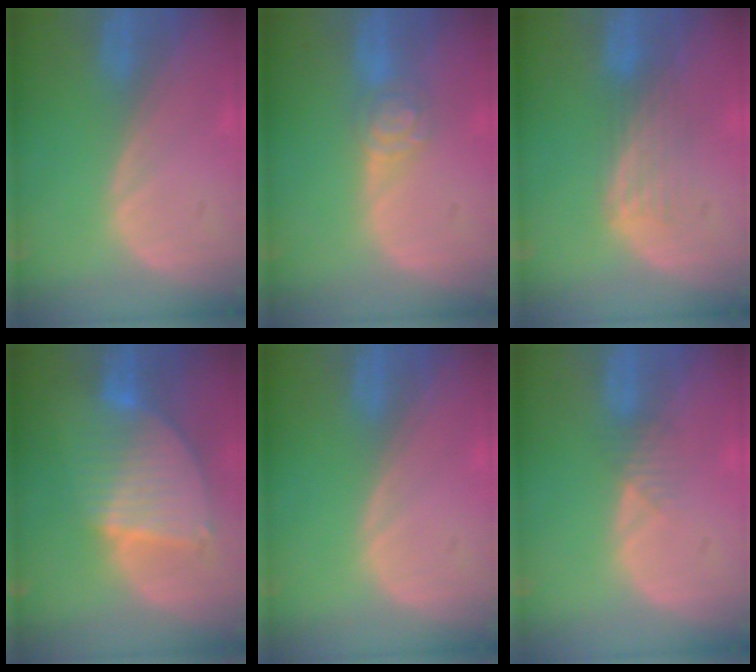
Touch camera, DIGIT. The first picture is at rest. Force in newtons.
{"total": 4.2, "press": 4.1, "slide": 0.6}
{"total": 4.4, "press": 3.7, "slide": 2.3}
{"total": 8.5, "press": 7.5, "slide": 4.1}
{"total": 0.0}
{"total": 1.9, "press": 1.6, "slide": 1.0}